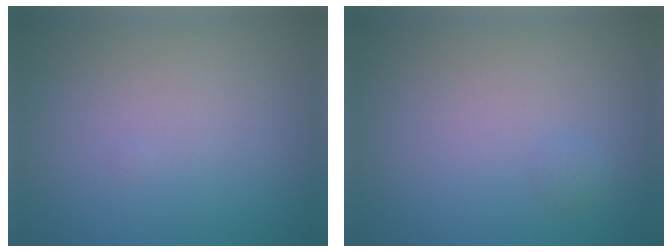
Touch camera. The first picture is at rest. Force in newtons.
{"total": 0.7, "press": 0.7, "slide": 0.1}